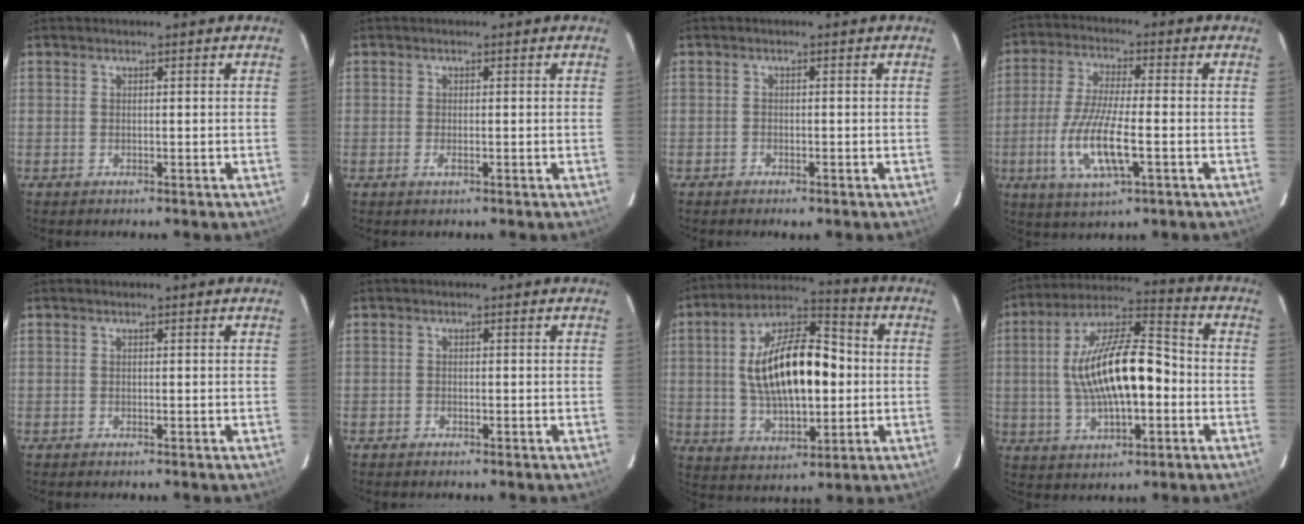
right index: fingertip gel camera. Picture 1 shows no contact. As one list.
[{"total": 1.0, "force": [-0.4, 0.4, 0.9], "torque": [-0.017, -0.004, -0.007]}, {"total": 2.0, "force": [-1.5, 0.9, 0.9], "torque": [-0.026, -0.002, -0.024]}, {"total": 12.2, "force": [-3.5, 3.2, 11.3], "torque": [-0.233, -0.015, -0.066]}, {"total": 0.0}, {"total": 0.7, "force": [-0.6, 0.3, 0.1], "torque": [-0.006, 0.002, -0.013]}, {"total": 18.9, "force": [0.6, 9.0, 16.6], "torque": [-0.295, 0.022, 0.013]}, {"total": 17.4, "force": [-1.4, 6.7, 16.0], "torque": [-0.292, 0.019, -0.024]}]